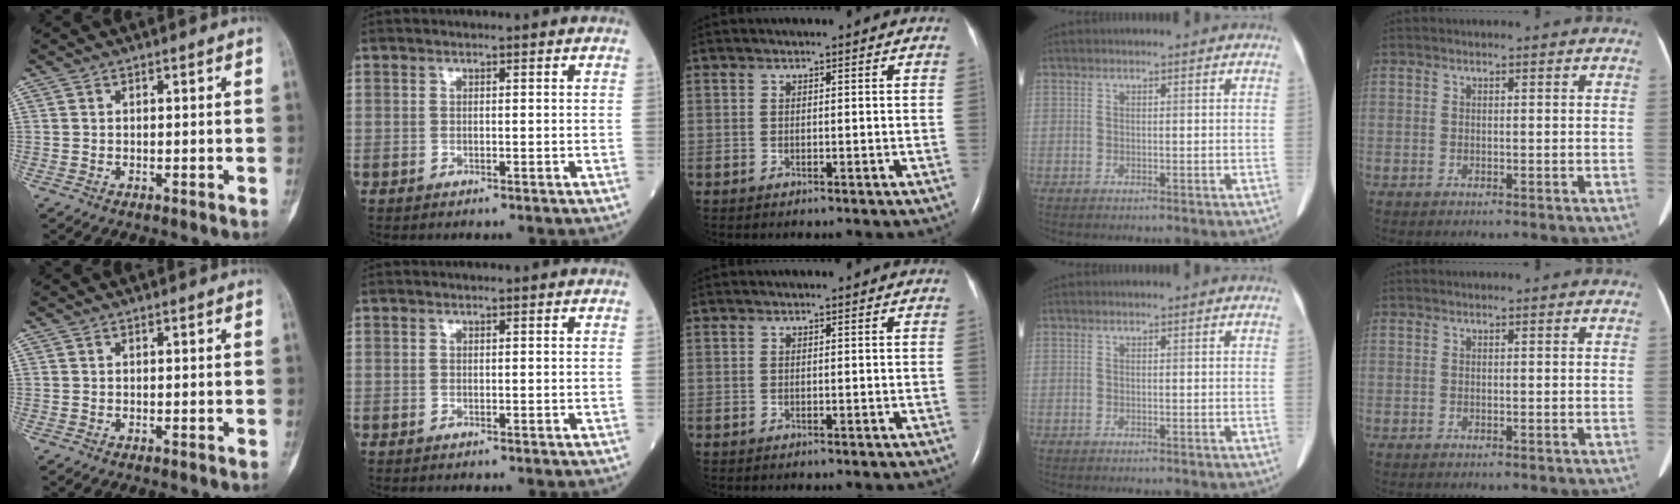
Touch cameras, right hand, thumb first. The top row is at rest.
{}